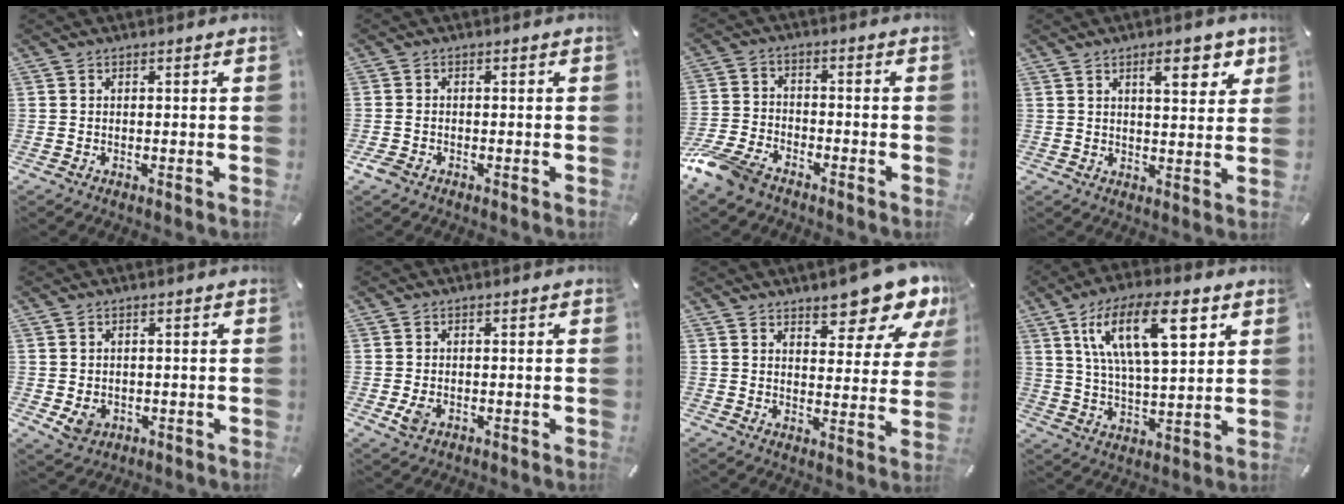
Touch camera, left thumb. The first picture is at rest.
{"total": 1.8, "force": [-1.2, 1.1, 0.9], "torque": [-0.024, 0.001, -0.024]}
{"total": 9.4, "force": [-7.3, 4.3, 4.1], "torque": [-0.091, 0.034, -0.142]}
{"total": 7.9, "force": [4.1, 2.8, 6.1], "torque": [-0.080, -0.012, 0.062]}
{"total": 3.6, "force": [-0.8, 3.2, 1.5], "torque": [-0.029, -0.002, -0.014]}
{"total": 2.8, "force": [-0.8, 2.0, 1.8], "torque": [-0.051, -0.005, -0.017]}
{"total": 11.8, "force": [9.9, 3.9, 5.1], "torque": [-0.051, -0.077, 0.172]}
{"total": 18.1, "force": [8.4, 7.4, 14.3], "torque": [-0.260, -0.011, 0.133]}